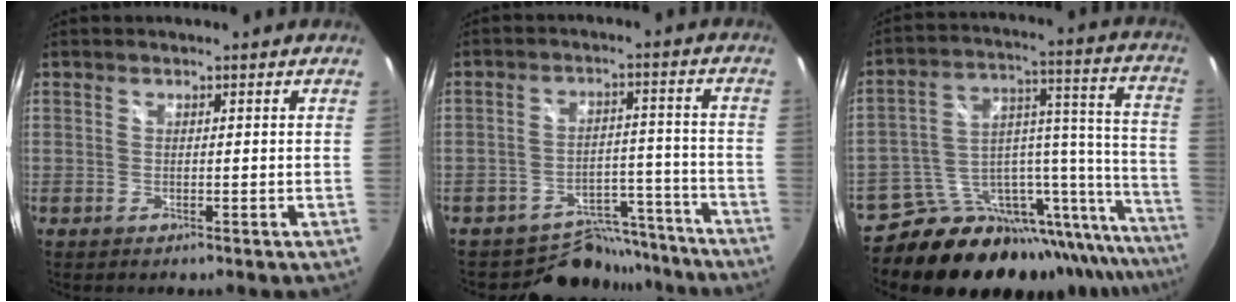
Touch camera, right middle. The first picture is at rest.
{"total": 11.5, "force": [-10.3, 4.9, 0.5], "torque": [-0.013, 0.036, -0.142]}
{"total": 27.4, "force": [-22.8, 9.8, 11.6], "torque": [-0.130, 0.033, -0.331]}